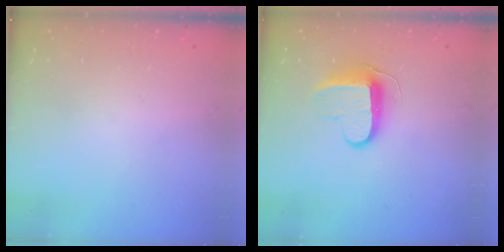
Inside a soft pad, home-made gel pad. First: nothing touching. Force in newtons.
{"total": 10.5, "press": 10.4, "slide": 1.0}